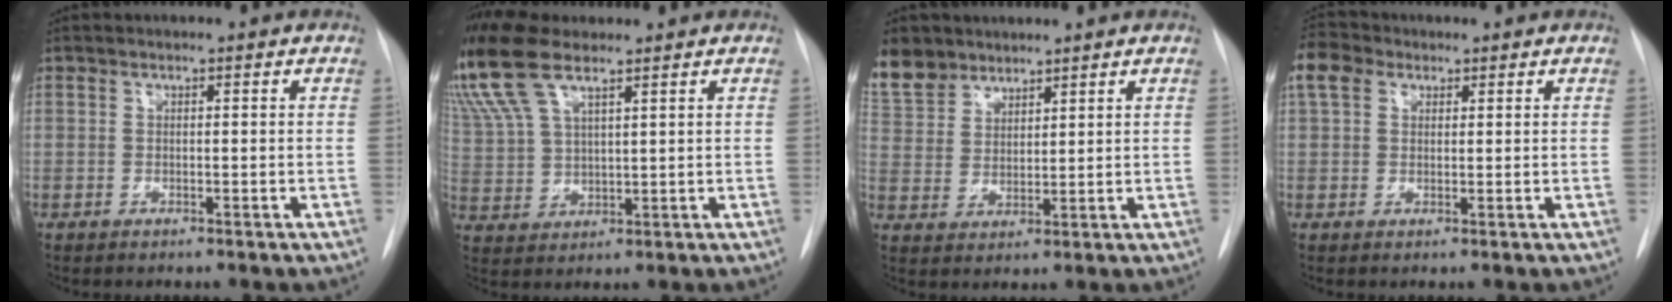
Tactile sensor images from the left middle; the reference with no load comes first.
{"total": 13.4, "force": [9.9, 4.2, 8.0], "torque": [-0.202, 0.018, 0.198]}
{"total": 9.2, "force": [7.4, 5.2, 1.6], "torque": [-0.040, 0.010, 0.158]}
{"total": 5.1, "force": [2.5, 3.6, 2.5], "torque": [-0.062, 0.026, 0.049]}